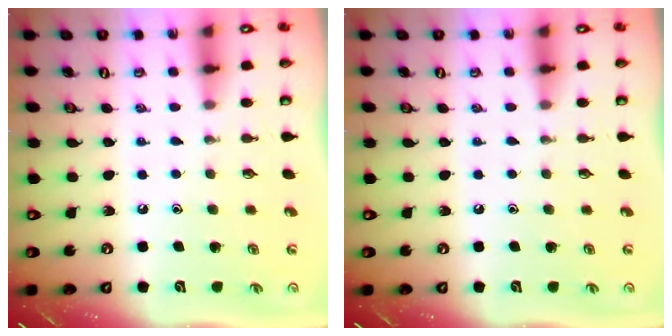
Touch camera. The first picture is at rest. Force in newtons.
{"total": 0.0}